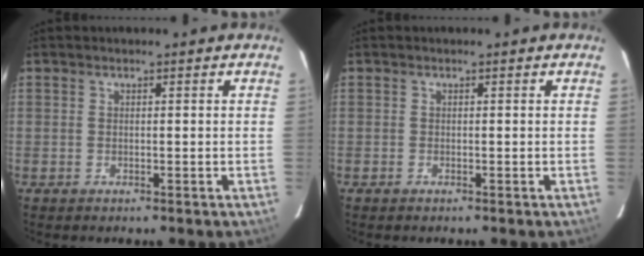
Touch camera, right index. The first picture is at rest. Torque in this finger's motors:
{"motor_torque": [-0.03, -0.02, 0.03, -0.01]}